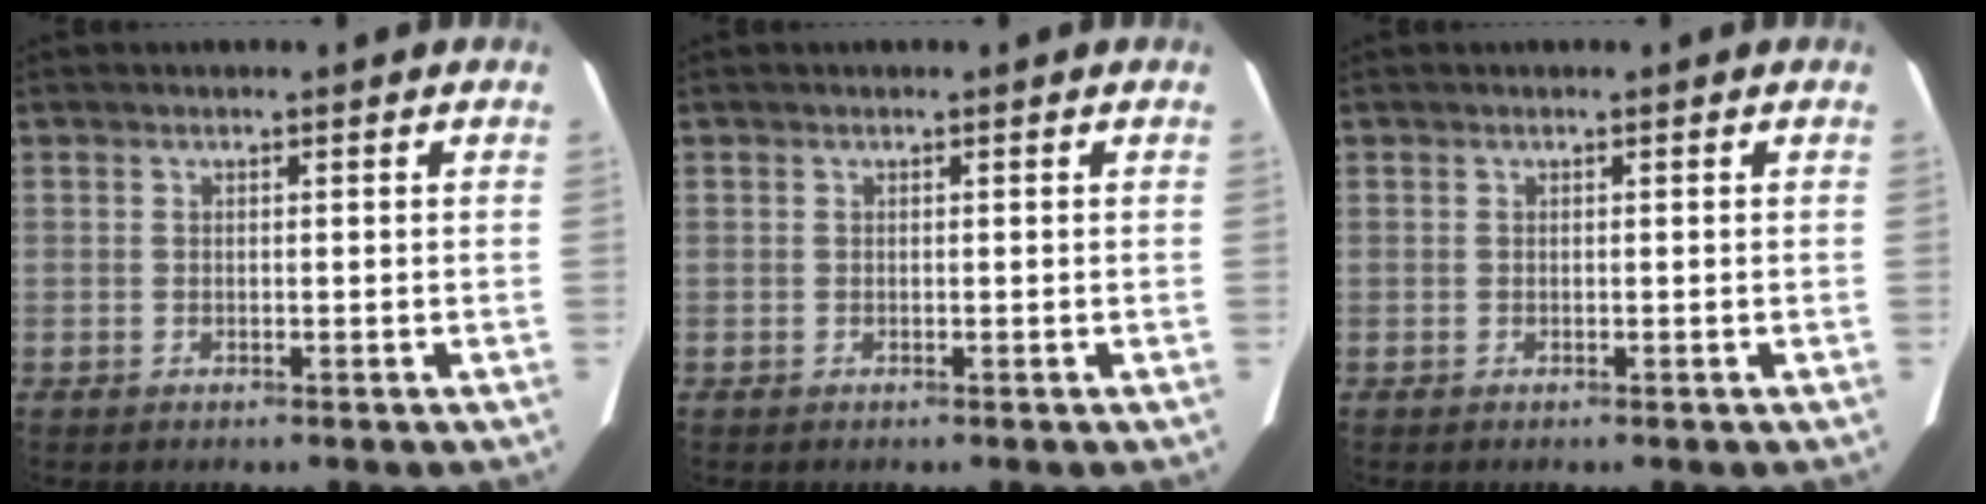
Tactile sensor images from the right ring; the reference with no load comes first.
{"total": 0.0}
{"total": 0.0}